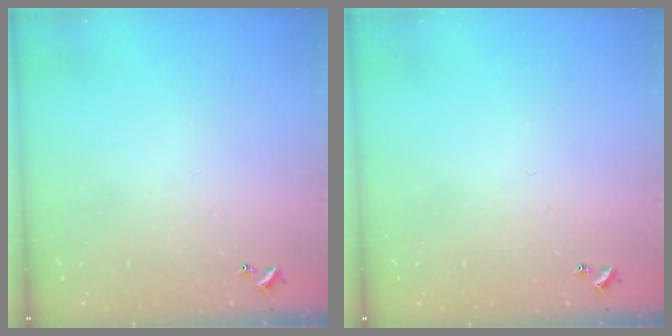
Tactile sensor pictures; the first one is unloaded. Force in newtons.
{"total": 0.0}